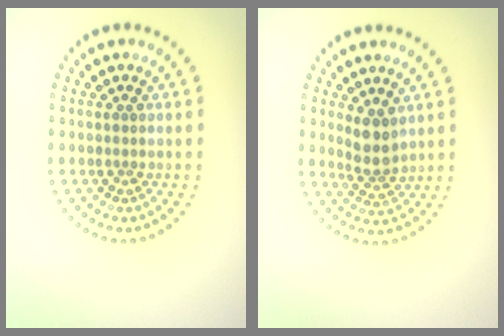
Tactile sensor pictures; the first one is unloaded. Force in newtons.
{"total": 2.6, "press": 2.2, "slide": 1.5}